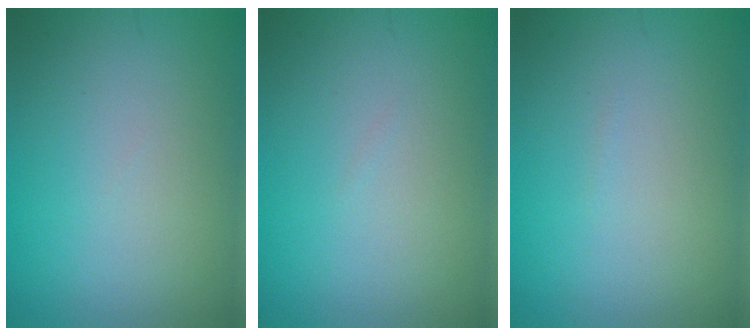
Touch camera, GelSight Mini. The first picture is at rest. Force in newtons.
{"total": 0.0}
{"total": 0.0}